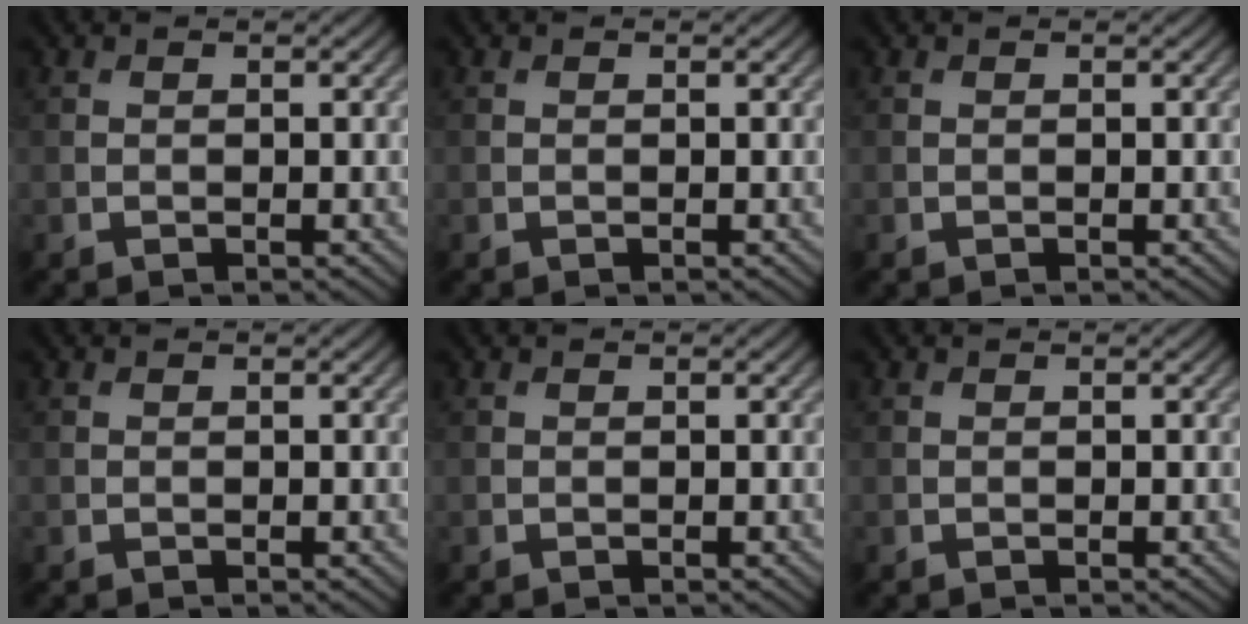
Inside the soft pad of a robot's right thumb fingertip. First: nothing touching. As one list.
[{"total": 0.0}, {"total": 0.0}, {"total": 0.0}, {"total": 0.0}, {"total": 0.0}]